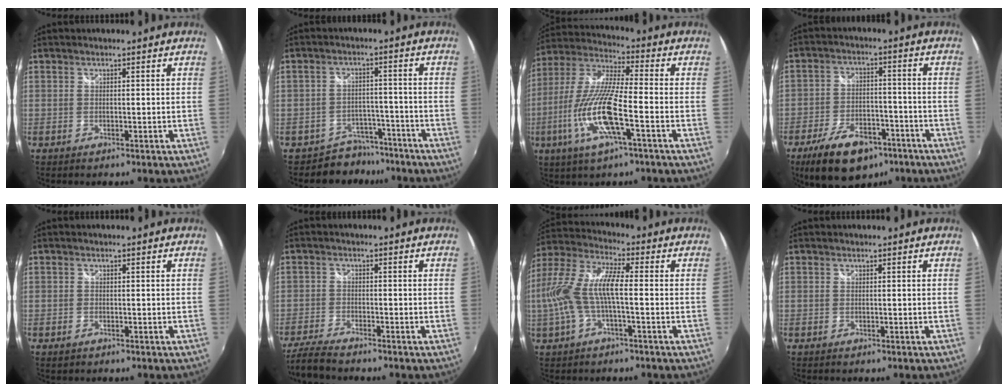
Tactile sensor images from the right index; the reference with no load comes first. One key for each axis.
{"total": 6.9, "fx": -5.6, "fy": 4.0, "fz": -0.2, "tx": -0.001, "ty": 0.024, "tz": -0.081}
{"total": 15.9, "fx": -5.6, "fy": 2.3, "fz": 14.6, "tx": -0.307, "ty": -0.016, "tz": -0.112}
{"total": 14.4, "fx": -9.1, "fy": 7.7, "fz": 8.1, "tx": -0.174, "ty": -0.004, "tz": -0.142}
{"total": 0.9, "fx": -0.5, "fy": 0.7, "fz": 0.3, "tx": -0.006, "ty": -0.002, "tz": -0.006}
{"total": 6.5, "fx": -5.8, "fy": 1.2, "fz": 2.7, "tx": -0.080, "ty": -0.022, "tz": -0.111}
{"total": 12.7, "fx": -1.8, "fy": 3.1, "fz": 12.2, "tx": -0.238, "ty": 0.001, "tz": -0.034}
{"total": 0.0}